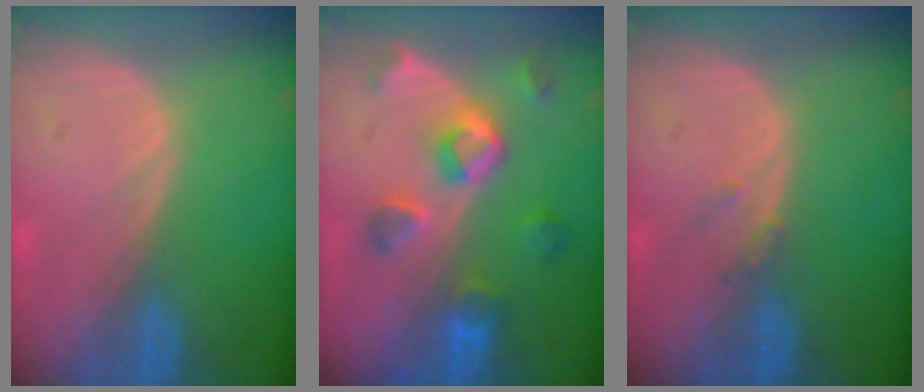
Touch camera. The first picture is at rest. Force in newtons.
{"total": 7.8, "press": 7.0, "slide": 3.4}
{"total": 1.2, "press": 1.2, "slide": 0.3}